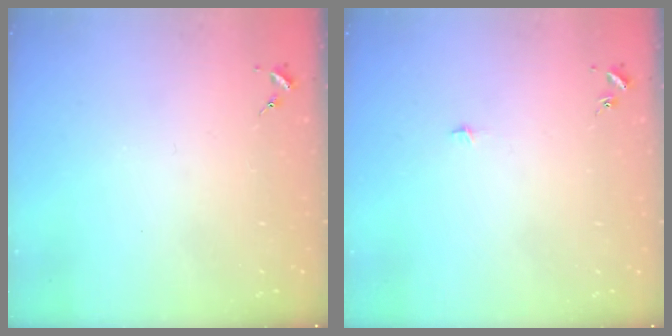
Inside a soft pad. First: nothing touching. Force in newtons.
{"total": 2.6, "press": 2.6, "slide": 0.2}